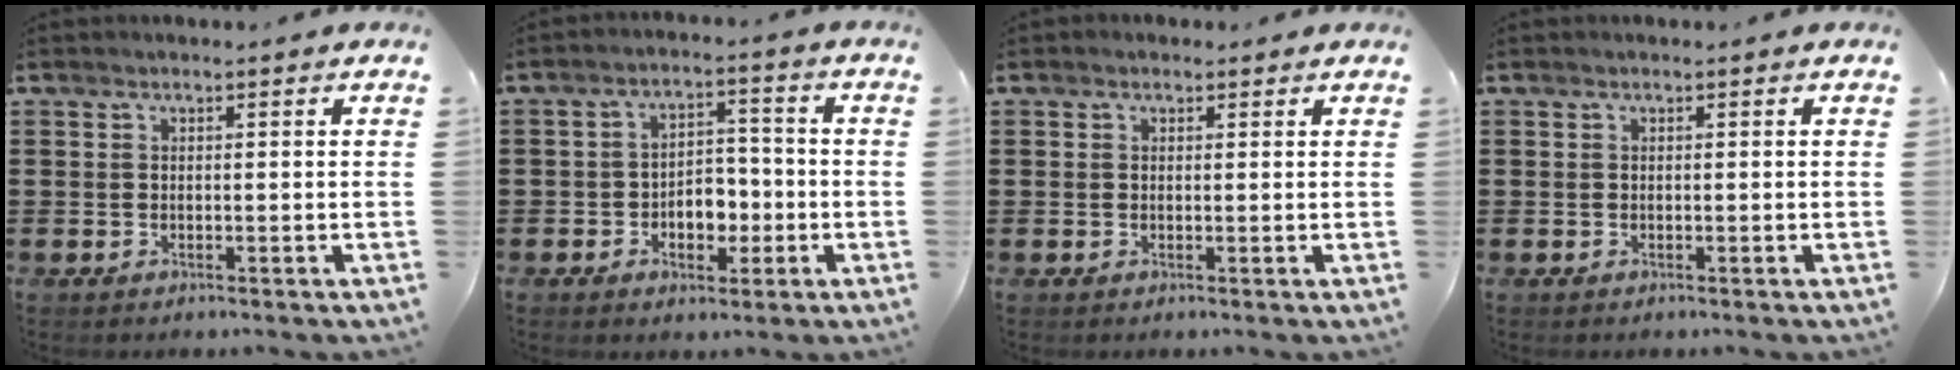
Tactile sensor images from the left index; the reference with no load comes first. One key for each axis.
{"total": 5.0, "fx": -1.7, "fy": 3.4, "fz": 3.2, "tx": -0.054, "ty": 0.007, "tz": -0.036}
{"total": 0.6, "fx": 0.3, "fy": 0.5, "fz": 0.3, "tx": -0.006, "ty": 0.005, "tz": 0.005}
{"total": 0.0}